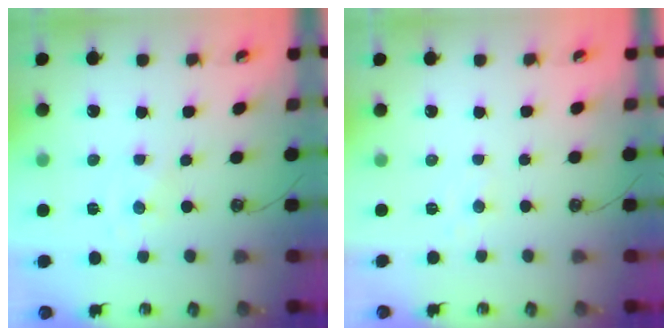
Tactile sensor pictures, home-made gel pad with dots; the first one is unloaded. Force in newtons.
{"total": 4.8, "press": 4.8, "slide": 0.6}